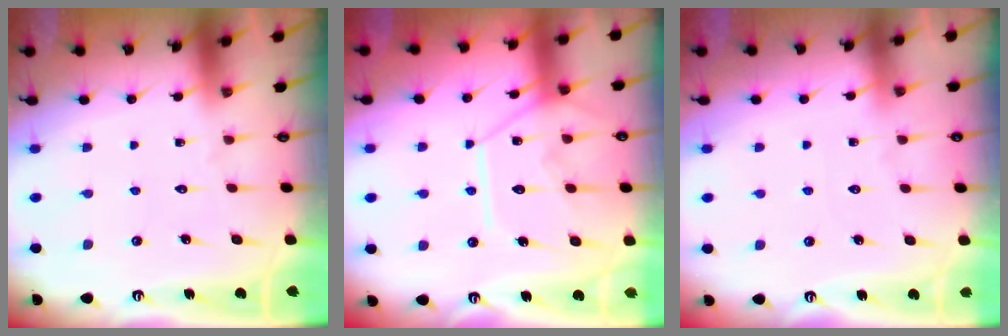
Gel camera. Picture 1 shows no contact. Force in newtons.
{"total": 12.5, "press": 12.5, "slide": 1.1}
{"total": 2.4, "press": 2.4, "slide": 0.3}